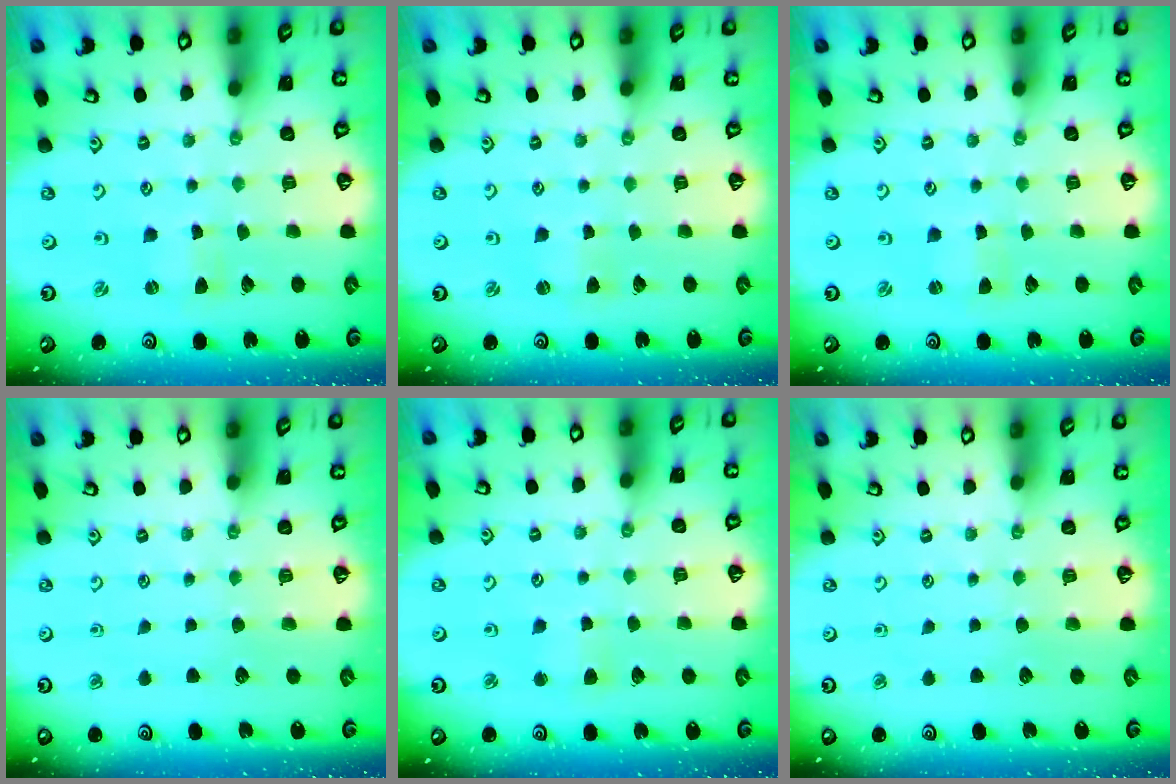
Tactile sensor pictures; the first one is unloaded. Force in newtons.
{"total": 1.0, "press": 1.0, "slide": 0.1}
{"total": 0.7, "press": 0.7, "slide": 0.1}
{"total": 0.0}
{"total": 3.5, "press": 3.5, "slide": 0.3}
{"total": 0.0}